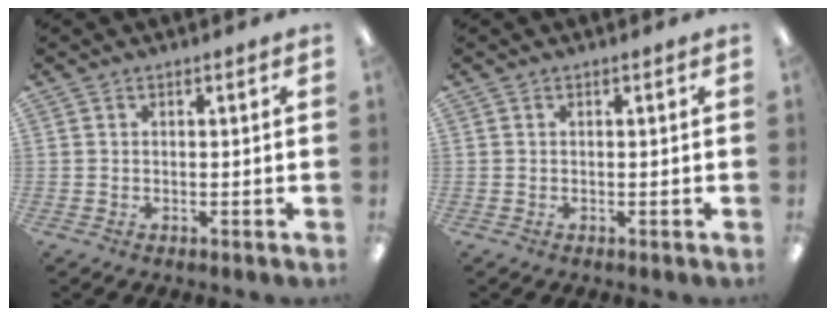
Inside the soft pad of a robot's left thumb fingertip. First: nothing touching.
{"total": 0.0}